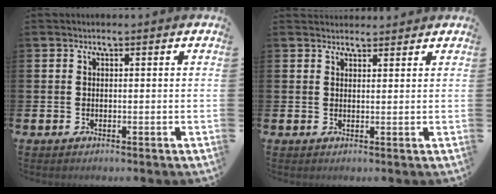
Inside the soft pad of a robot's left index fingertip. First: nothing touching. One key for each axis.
{"total": 1.9, "fx": 1.9, "fy": 0.5, "fz": 0.0, "tx": 0.009, "ty": -0.008, "tz": 0.033}